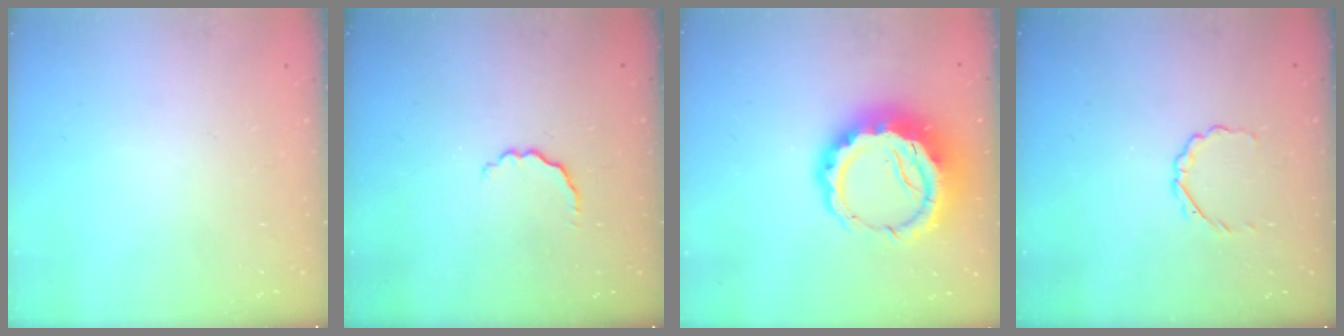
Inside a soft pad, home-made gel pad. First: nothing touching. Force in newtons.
{"total": 2.7, "press": 2.6, "slide": 0.8}
{"total": 14.2, "press": 13.9, "slide": 2.9}
{"total": 2.7, "press": 2.5, "slide": 0.9}